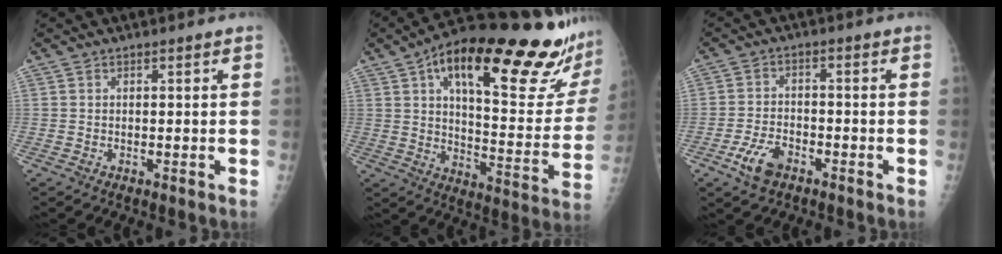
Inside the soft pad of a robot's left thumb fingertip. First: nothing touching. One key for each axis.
{"total": 29.8, "fx": 18.5, "fy": 8.0, "fz": 21.9, "tx": -0.288, "ty": -0.051, "tz": 0.267}
{"total": 5.9, "fx": -3.4, "fy": 3.3, "fz": 3.5, "tx": -0.069, "ty": 0.015, "tz": -0.062}